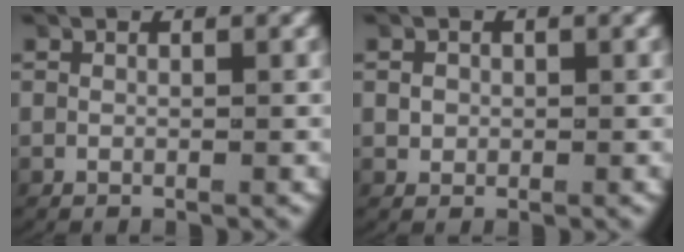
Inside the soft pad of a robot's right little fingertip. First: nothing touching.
{"total": 0.9, "force": [0.0, 0.8, 0.4], "torque": [-0.012, 0.002, 0.002]}